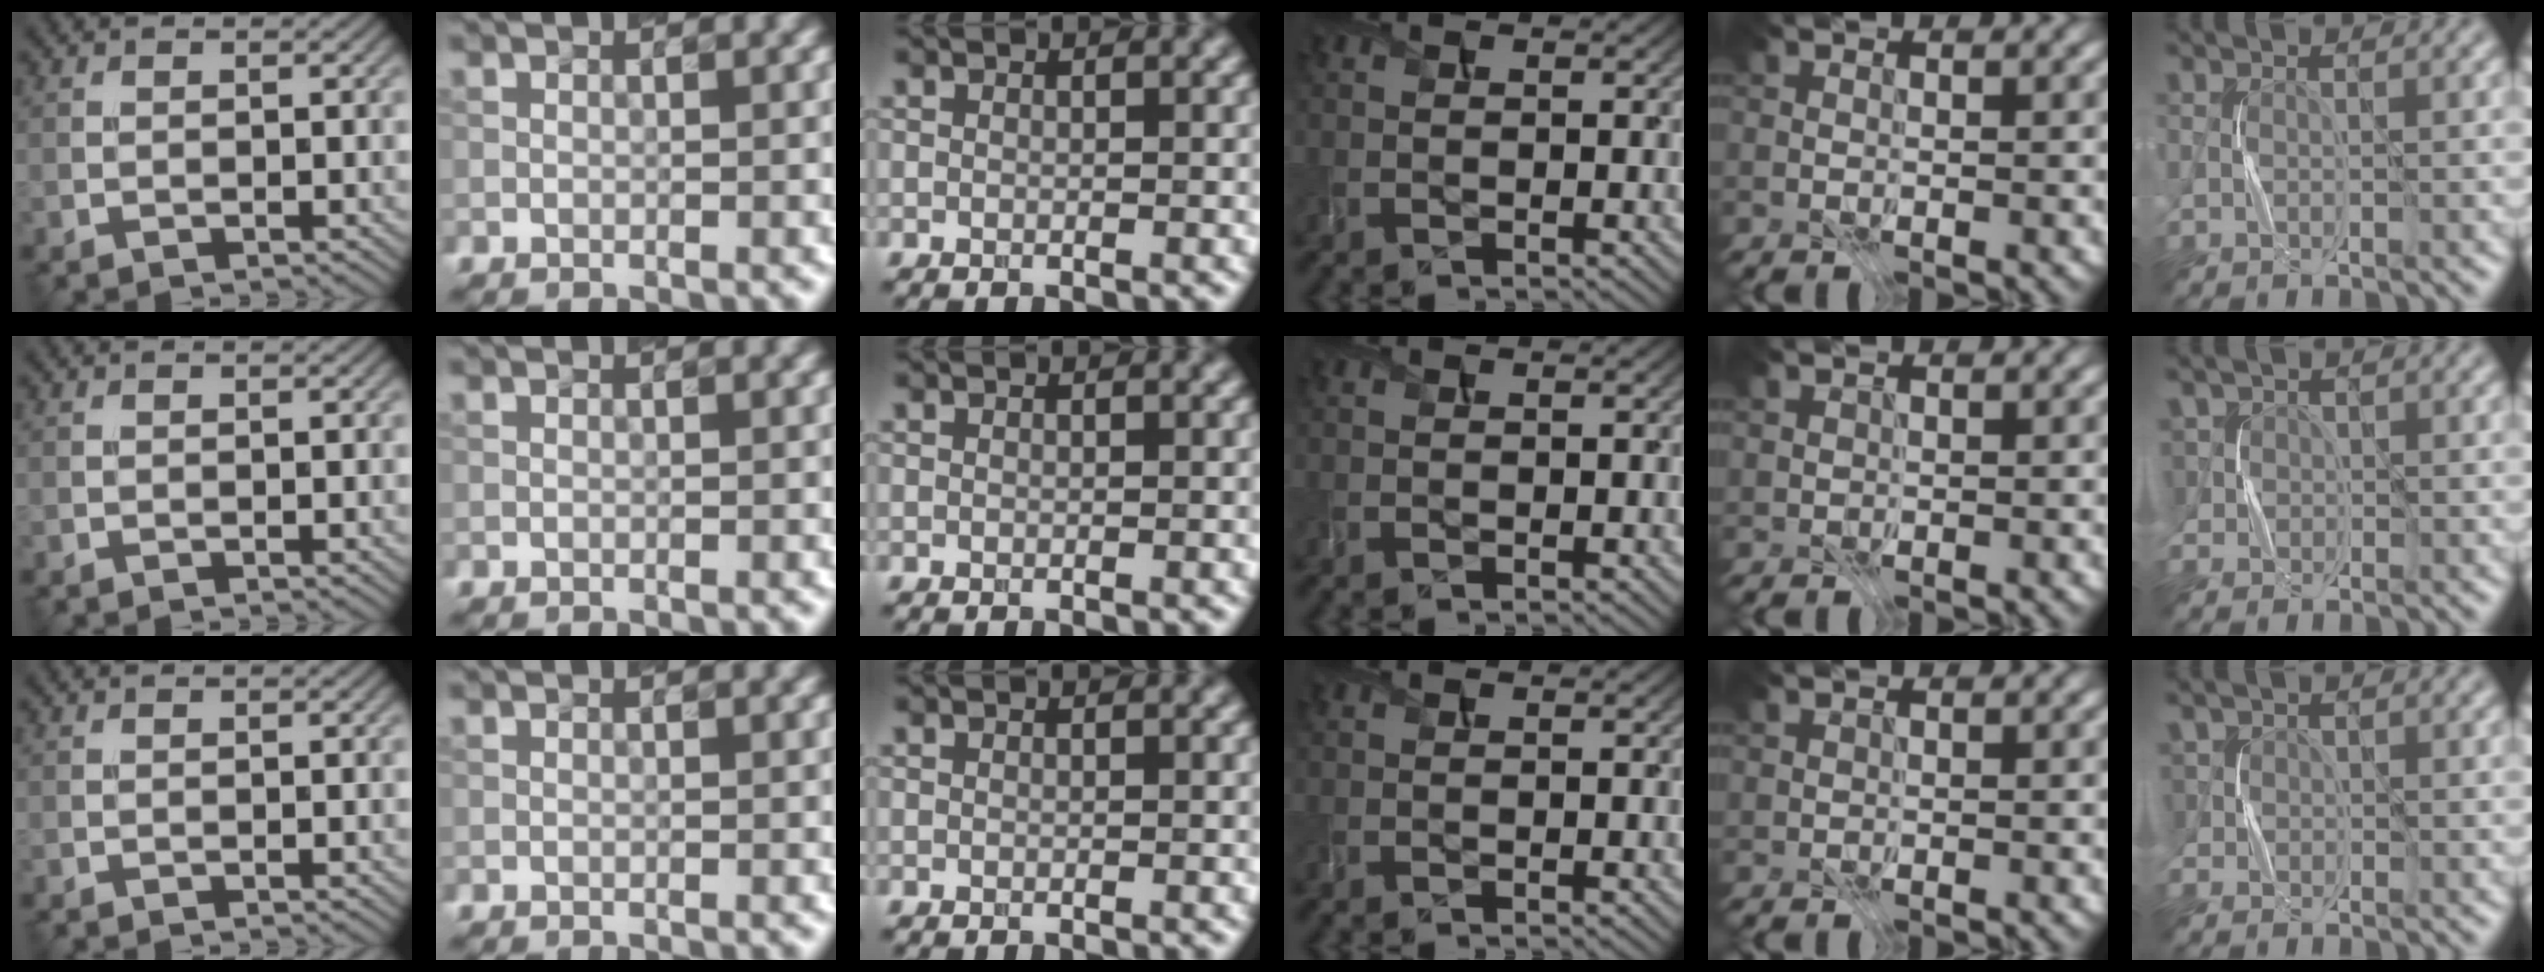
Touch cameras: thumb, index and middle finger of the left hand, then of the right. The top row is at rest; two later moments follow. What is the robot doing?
{"motion": "press", "object": "stapler"}